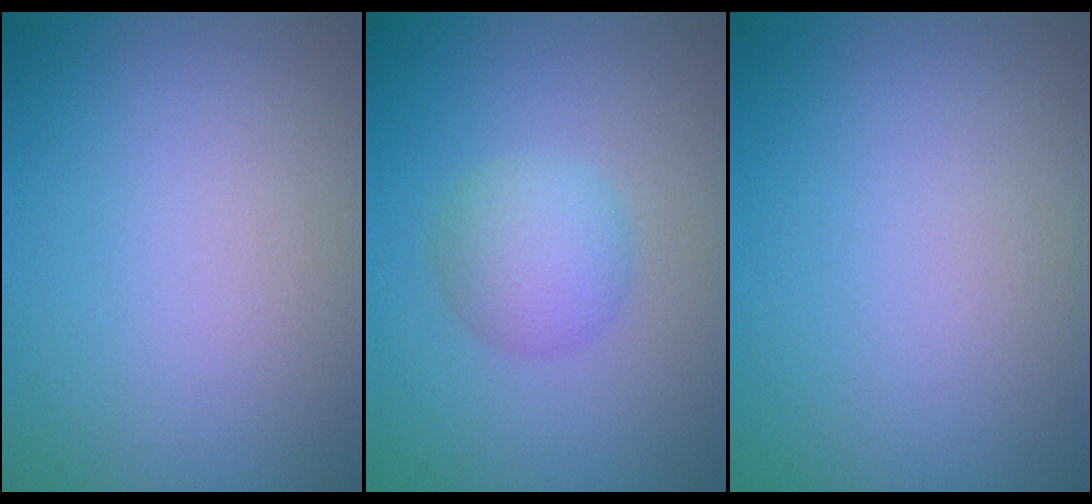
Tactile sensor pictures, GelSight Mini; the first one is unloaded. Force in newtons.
{"total": 3.0, "press": 3.0, "slide": 0.1}
{"total": 0.0}